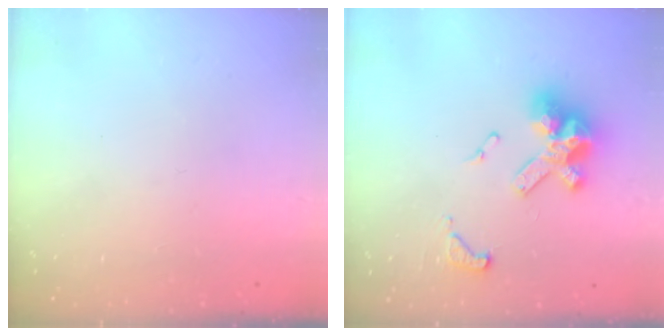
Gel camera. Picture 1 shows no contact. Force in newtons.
{"total": 13.5, "press": 13.4, "slide": 1.8}